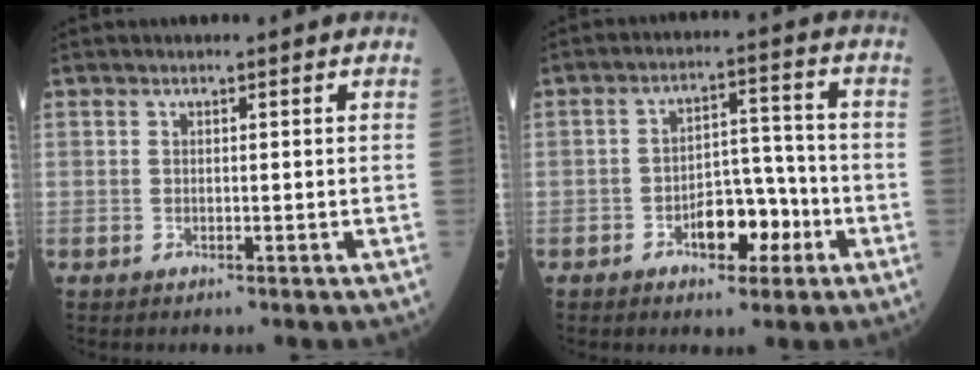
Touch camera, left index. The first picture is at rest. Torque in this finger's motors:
{"motor_torque": [0.30, 0.44, 0.12, 0.06]}